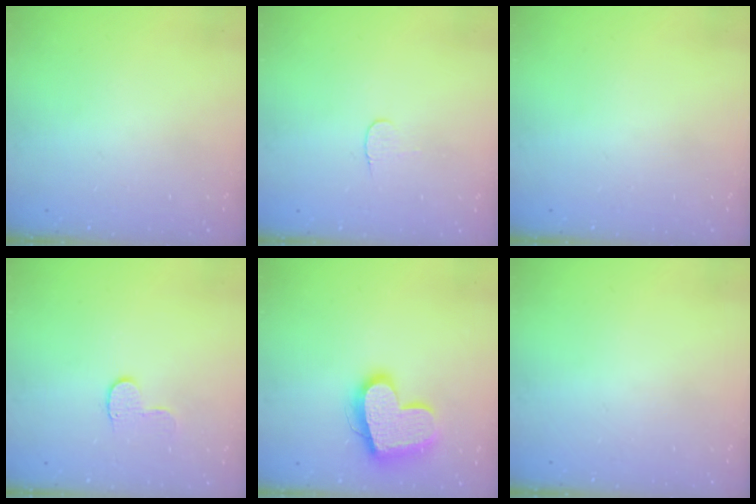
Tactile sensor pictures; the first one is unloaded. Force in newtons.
{"total": 3.9, "press": 3.9, "slide": 0.2}
{"total": 0.0}
{"total": 6.0, "press": 6.0, "slide": 0.6}
{"total": 19.3, "press": 19.2, "slide": 1.5}
{"total": 0.0}